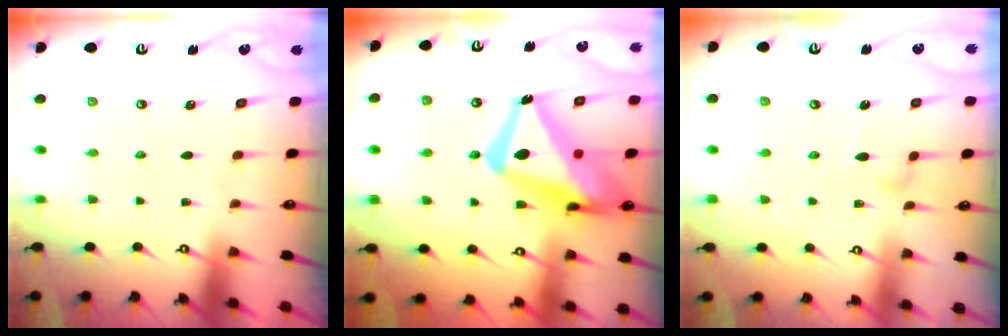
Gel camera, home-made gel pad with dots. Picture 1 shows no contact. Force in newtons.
{"total": 21.9, "press": 21.8, "slide": 2.1}
{"total": 7.7, "press": 7.7, "slide": 0.4}